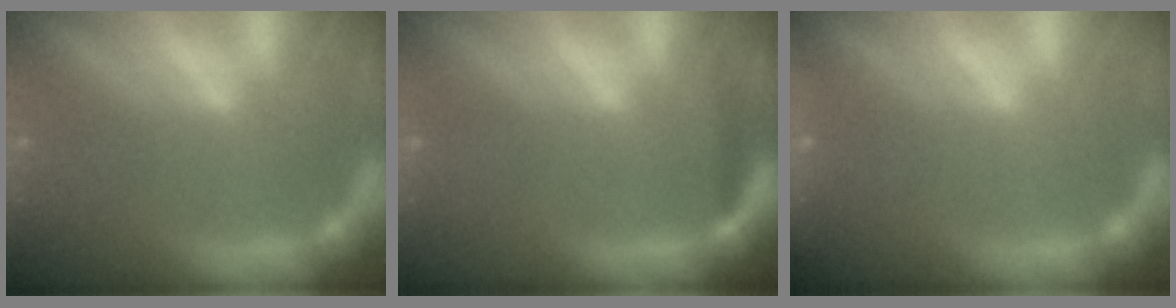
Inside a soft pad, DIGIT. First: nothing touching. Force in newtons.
{"total": 1.4}
{"total": 3.0}